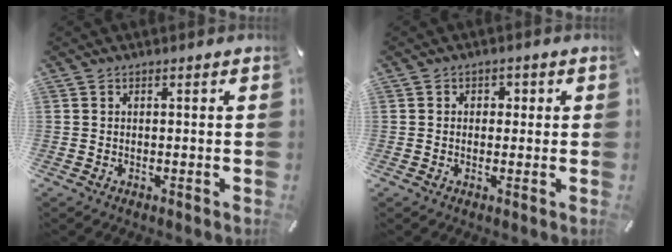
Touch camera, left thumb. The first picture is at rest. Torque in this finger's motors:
{"motor_torque": [0.21, -0.19, 0.11, 0.13, -0.02]}